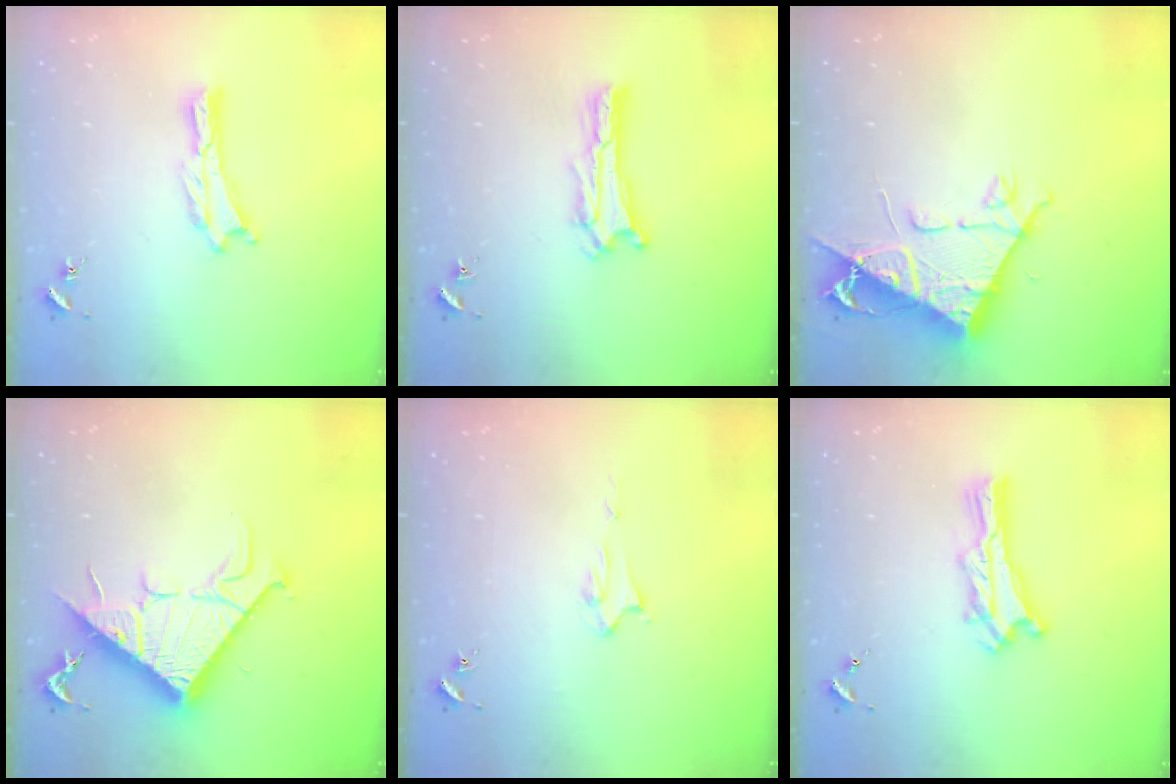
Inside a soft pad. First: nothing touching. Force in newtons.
{"total": 0.7, "press": 0.6, "slide": 0.2}
{"total": 9.7, "press": 9.6, "slide": 1.4}
{"total": 12.4, "press": 12.4, "slide": 0.2}
{"total": 1.9, "press": 1.9, "slide": 0.1}
{"total": 1.4, "press": 1.4, "slide": 0.2}